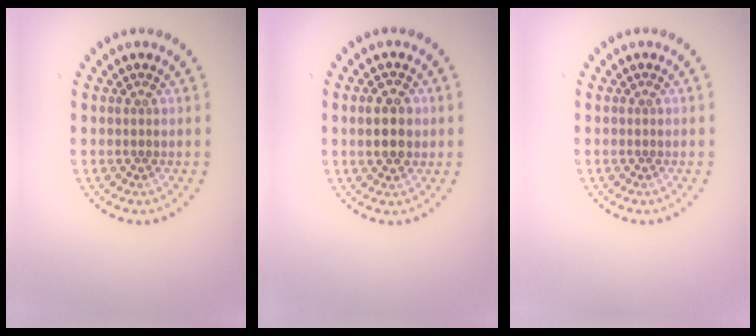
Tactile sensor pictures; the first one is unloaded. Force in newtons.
{"total": 4.0, "press": 4.0, "slide": 0.2}
{"total": 0.0}